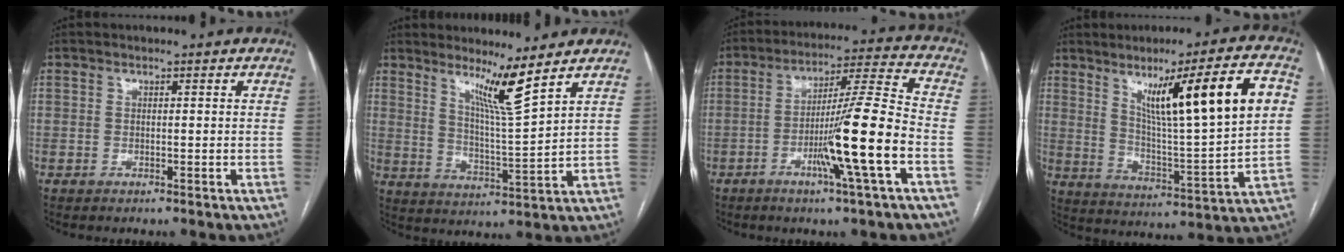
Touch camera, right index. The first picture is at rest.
{"total": 7.6, "force": [5.5, -1.7, 5.0], "torque": [-0.089, -0.026, 0.101]}
{"total": 13.6, "force": [-4.4, -1.3, 12.8], "torque": [-0.217, -0.004, -0.080]}
{"total": 18.3, "force": [6.4, 0.3, 17.2], "torque": [-0.262, 0.004, 0.100]}